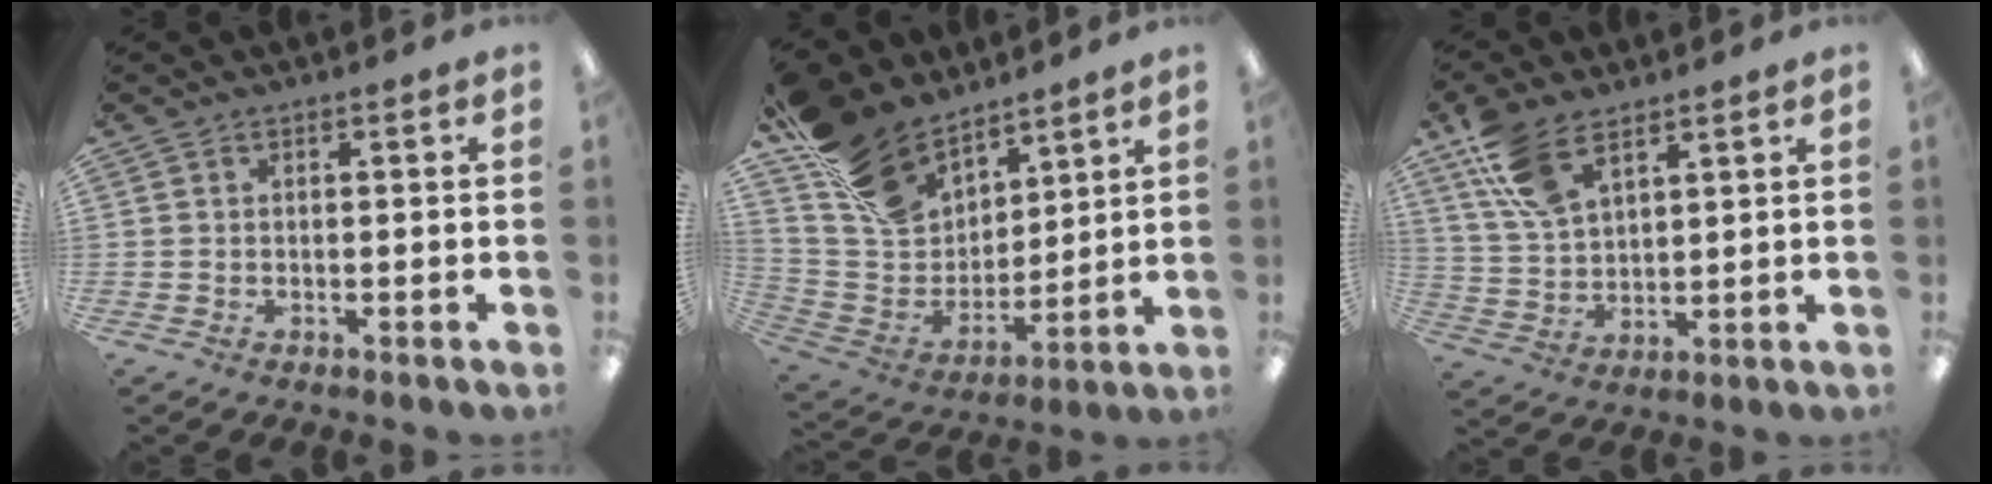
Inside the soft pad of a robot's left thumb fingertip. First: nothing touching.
{"total": 19.1, "force": [13.8, 10.9, 7.5], "torque": [-0.163, -0.079, 0.266]}
{"total": 11.5, "force": [7.6, 5.5, 6.6], "torque": [-0.138, -0.021, 0.147]}